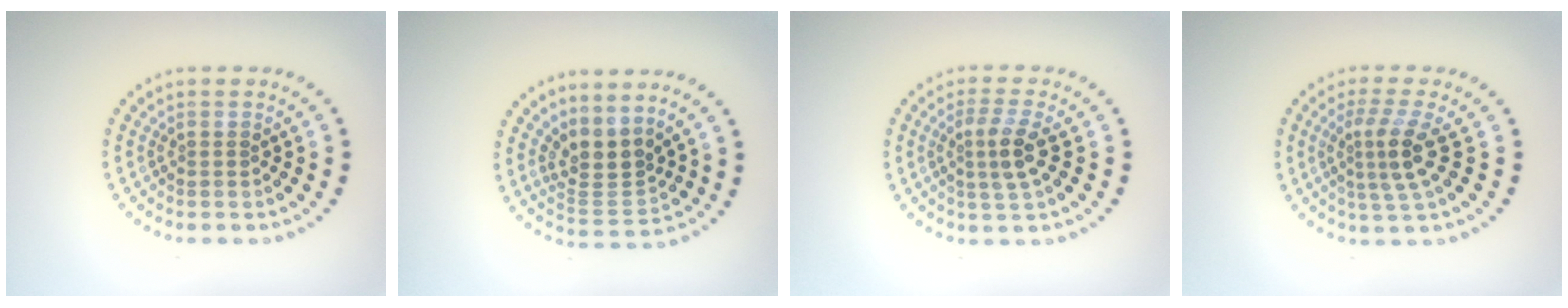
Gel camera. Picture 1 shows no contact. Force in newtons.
{"total": 3.2, "press": 2.4, "slide": 2.1}
{"total": 2.8, "press": 2.5, "slide": 1.3}
{"total": 3.5, "press": 2.9, "slide": 2.0}